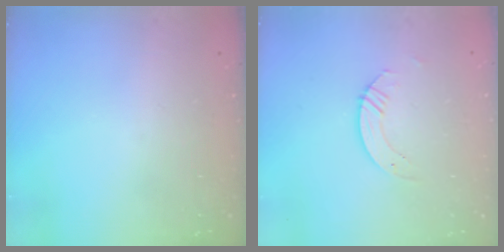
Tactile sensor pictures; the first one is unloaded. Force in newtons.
{"total": 3.8, "press": 3.8, "slide": 0.4}